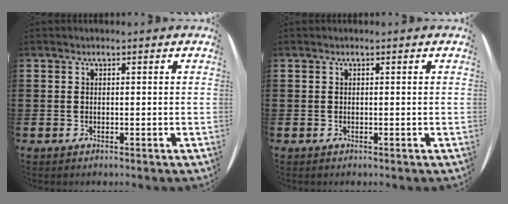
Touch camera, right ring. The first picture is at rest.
{"total": 0.0}